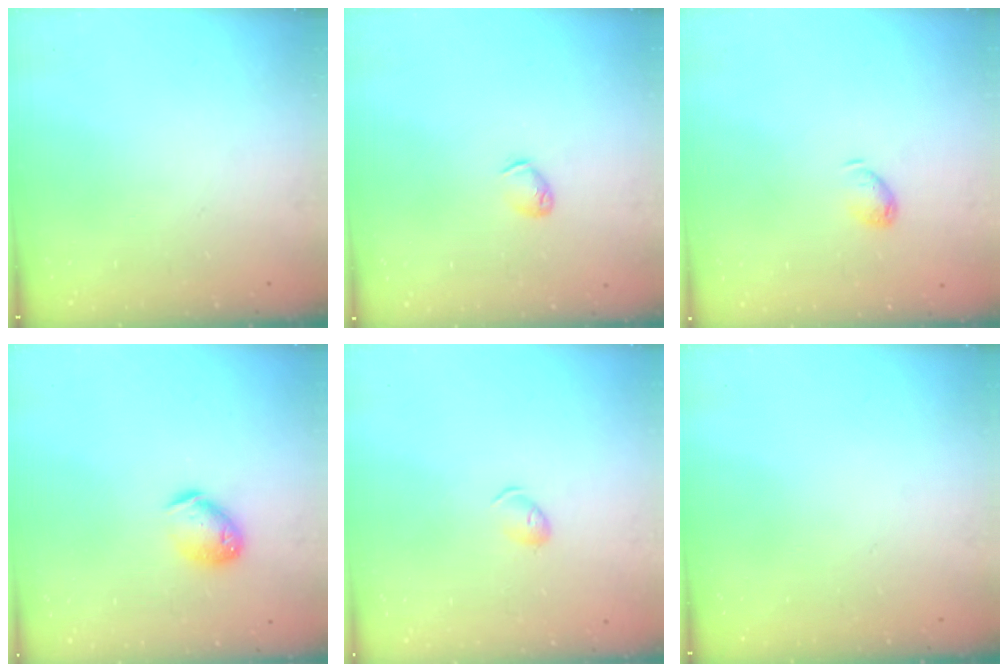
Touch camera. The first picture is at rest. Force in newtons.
{"total": 3.0, "press": 2.9, "slide": 0.7}
{"total": 5.0, "press": 5.0, "slide": 0.6}
{"total": 9.6, "press": 9.5, "slide": 1.4}
{"total": 3.1, "press": 3.1, "slide": 0.6}
{"total": 0.0}